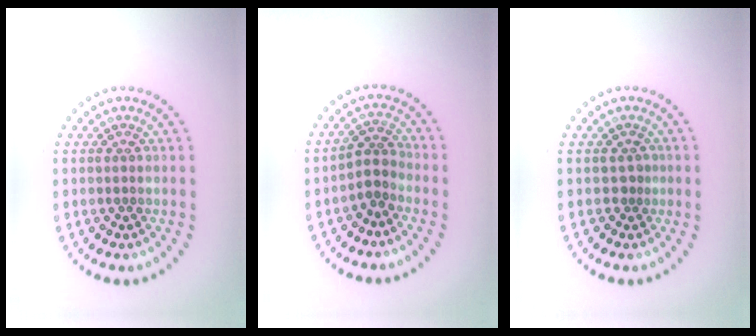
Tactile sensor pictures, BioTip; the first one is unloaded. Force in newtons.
{"total": 2.0, "press": 1.4, "slide": 1.4}
{"total": 0.7, "press": 0.5, "slide": 0.6}